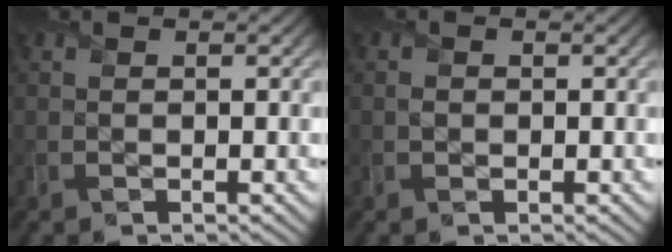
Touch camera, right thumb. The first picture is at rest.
{"total": 0.5, "force": [-0.1, 0.5, 0.0], "torque": [0.003, -0.004, -0.001]}